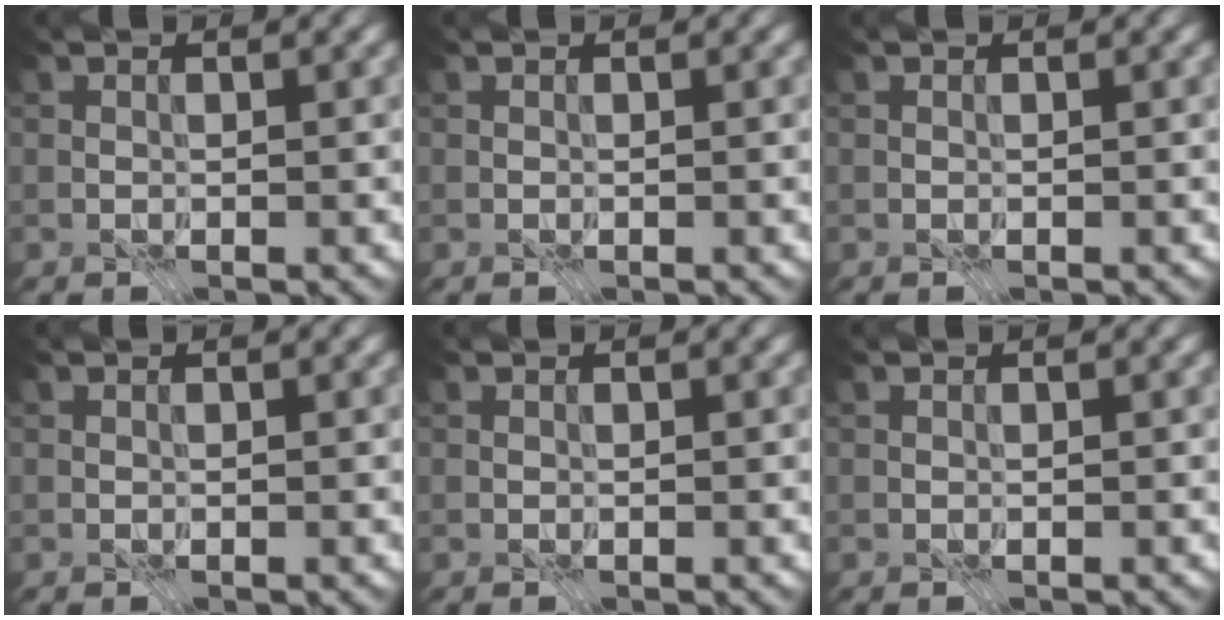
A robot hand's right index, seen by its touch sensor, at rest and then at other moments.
{"total": 0.0}
{"total": 0.0}
{"total": 0.0}
{"total": 0.0}
{"total": 0.0}